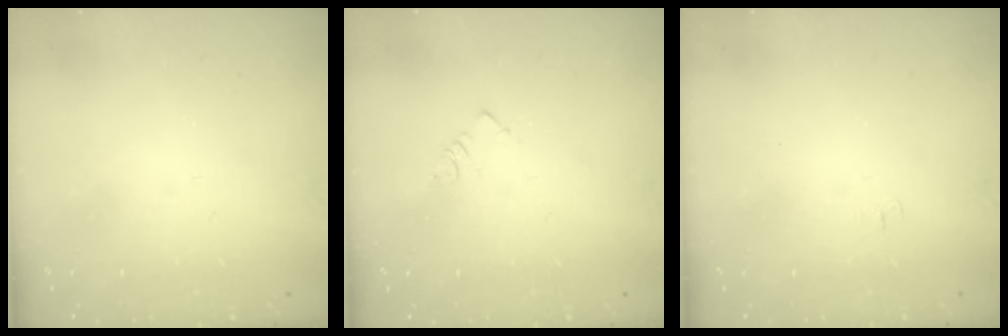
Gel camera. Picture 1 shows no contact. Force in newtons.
{"total": 2.9, "press": 2.9, "slide": 0.4}
{"total": 3.7, "press": 3.7, "slide": 0.5}